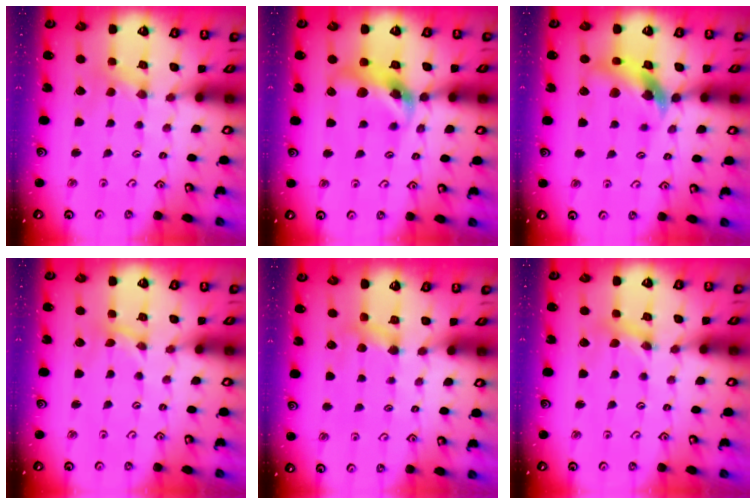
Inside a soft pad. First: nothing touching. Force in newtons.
{"total": 13.1, "press": 13.0, "slide": 1.9}
{"total": 11.0, "press": 10.9, "slide": 1.5}
{"total": 0.0}
{"total": 3.9, "press": 3.9, "slide": 0.5}
{"total": 1.6, "press": 1.6, "slide": 0.3}